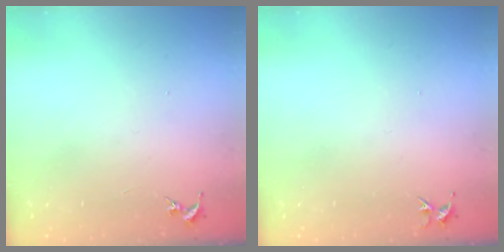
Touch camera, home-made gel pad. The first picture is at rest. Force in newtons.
{"total": 3.7, "press": 3.7, "slide": 0.4}